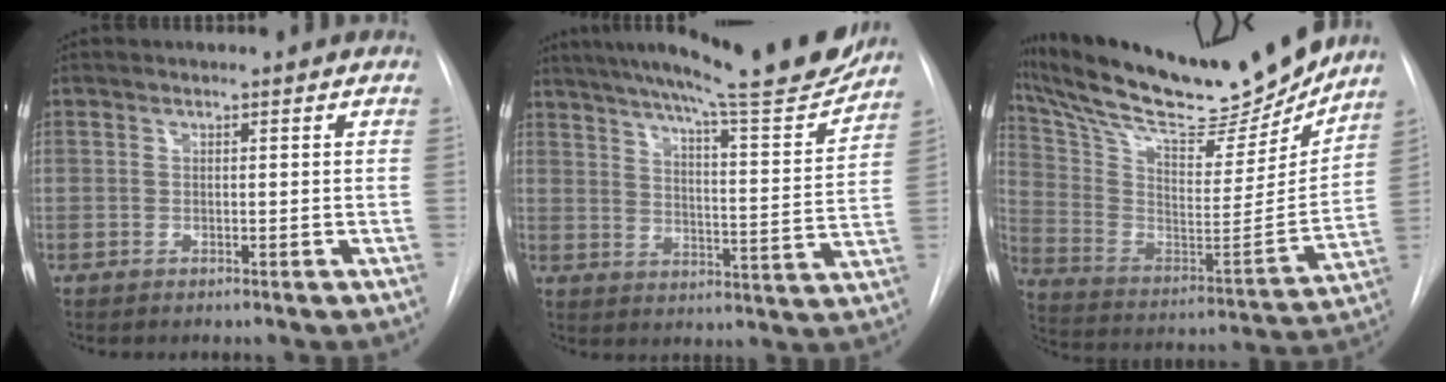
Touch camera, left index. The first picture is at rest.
{"total": 20.1, "force": [18.0, 0.7, 9.0], "torque": [-0.138, -0.048, 0.240]}
{"total": 25.8, "force": [22.8, 5.0, 11.1], "torque": [-0.208, -0.035, 0.354]}